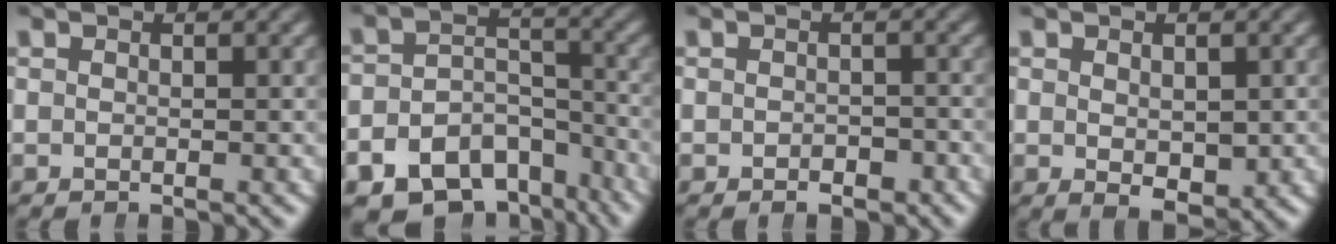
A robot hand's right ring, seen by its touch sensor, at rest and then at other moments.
{"total": 11.7, "force": [-7.4, 7.9, 4.4], "torque": [-0.071, -0.036, -0.112]}
{"total": 1.3, "force": [-1.2, 0.3, 0.2], "torque": [0.012, -0.001, -0.021]}
{"total": 2.7, "force": [-0.6, 1.1, 2.4], "torque": [-0.028, -0.023, 0.008]}